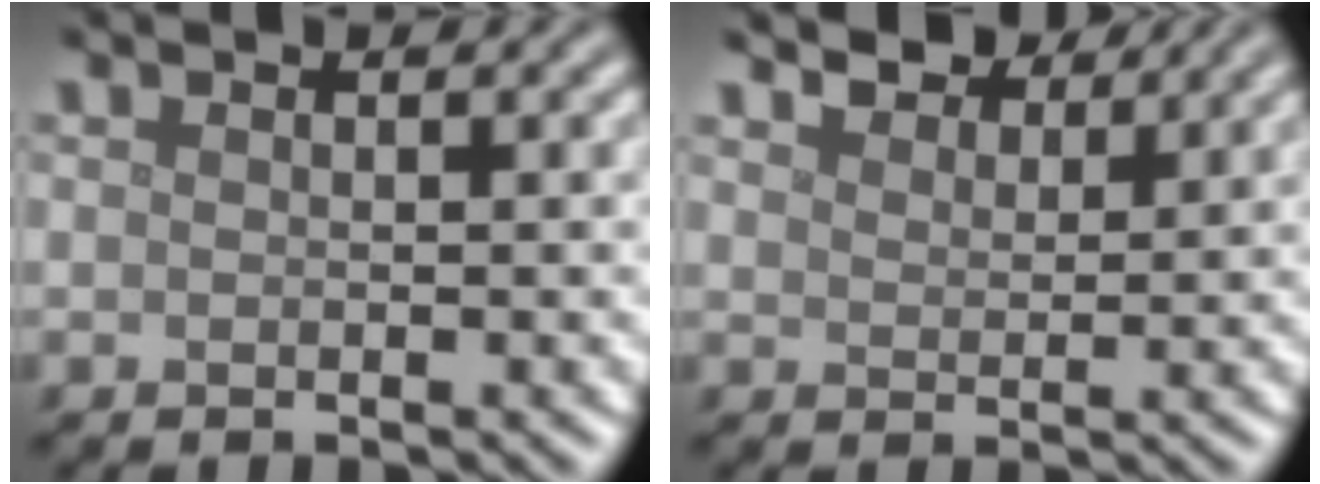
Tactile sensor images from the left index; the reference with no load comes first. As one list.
[{"total": 4.3, "force": [4.0, 1.1, 1.2], "torque": [-0.030, 0.000, 0.073]}]